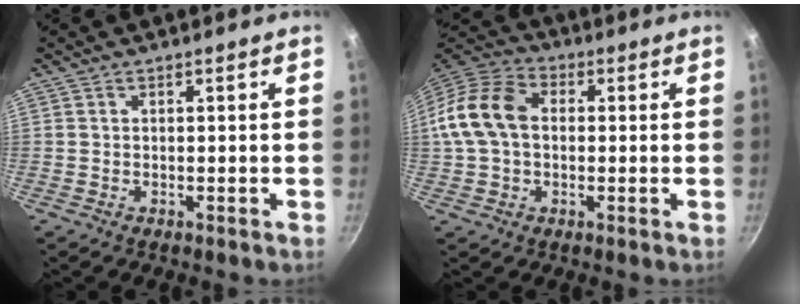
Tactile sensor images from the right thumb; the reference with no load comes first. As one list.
[{"total": 14.1, "force": [0.9, 10.1, 9.8], "torque": [-0.172, 0.032, 0.000]}]